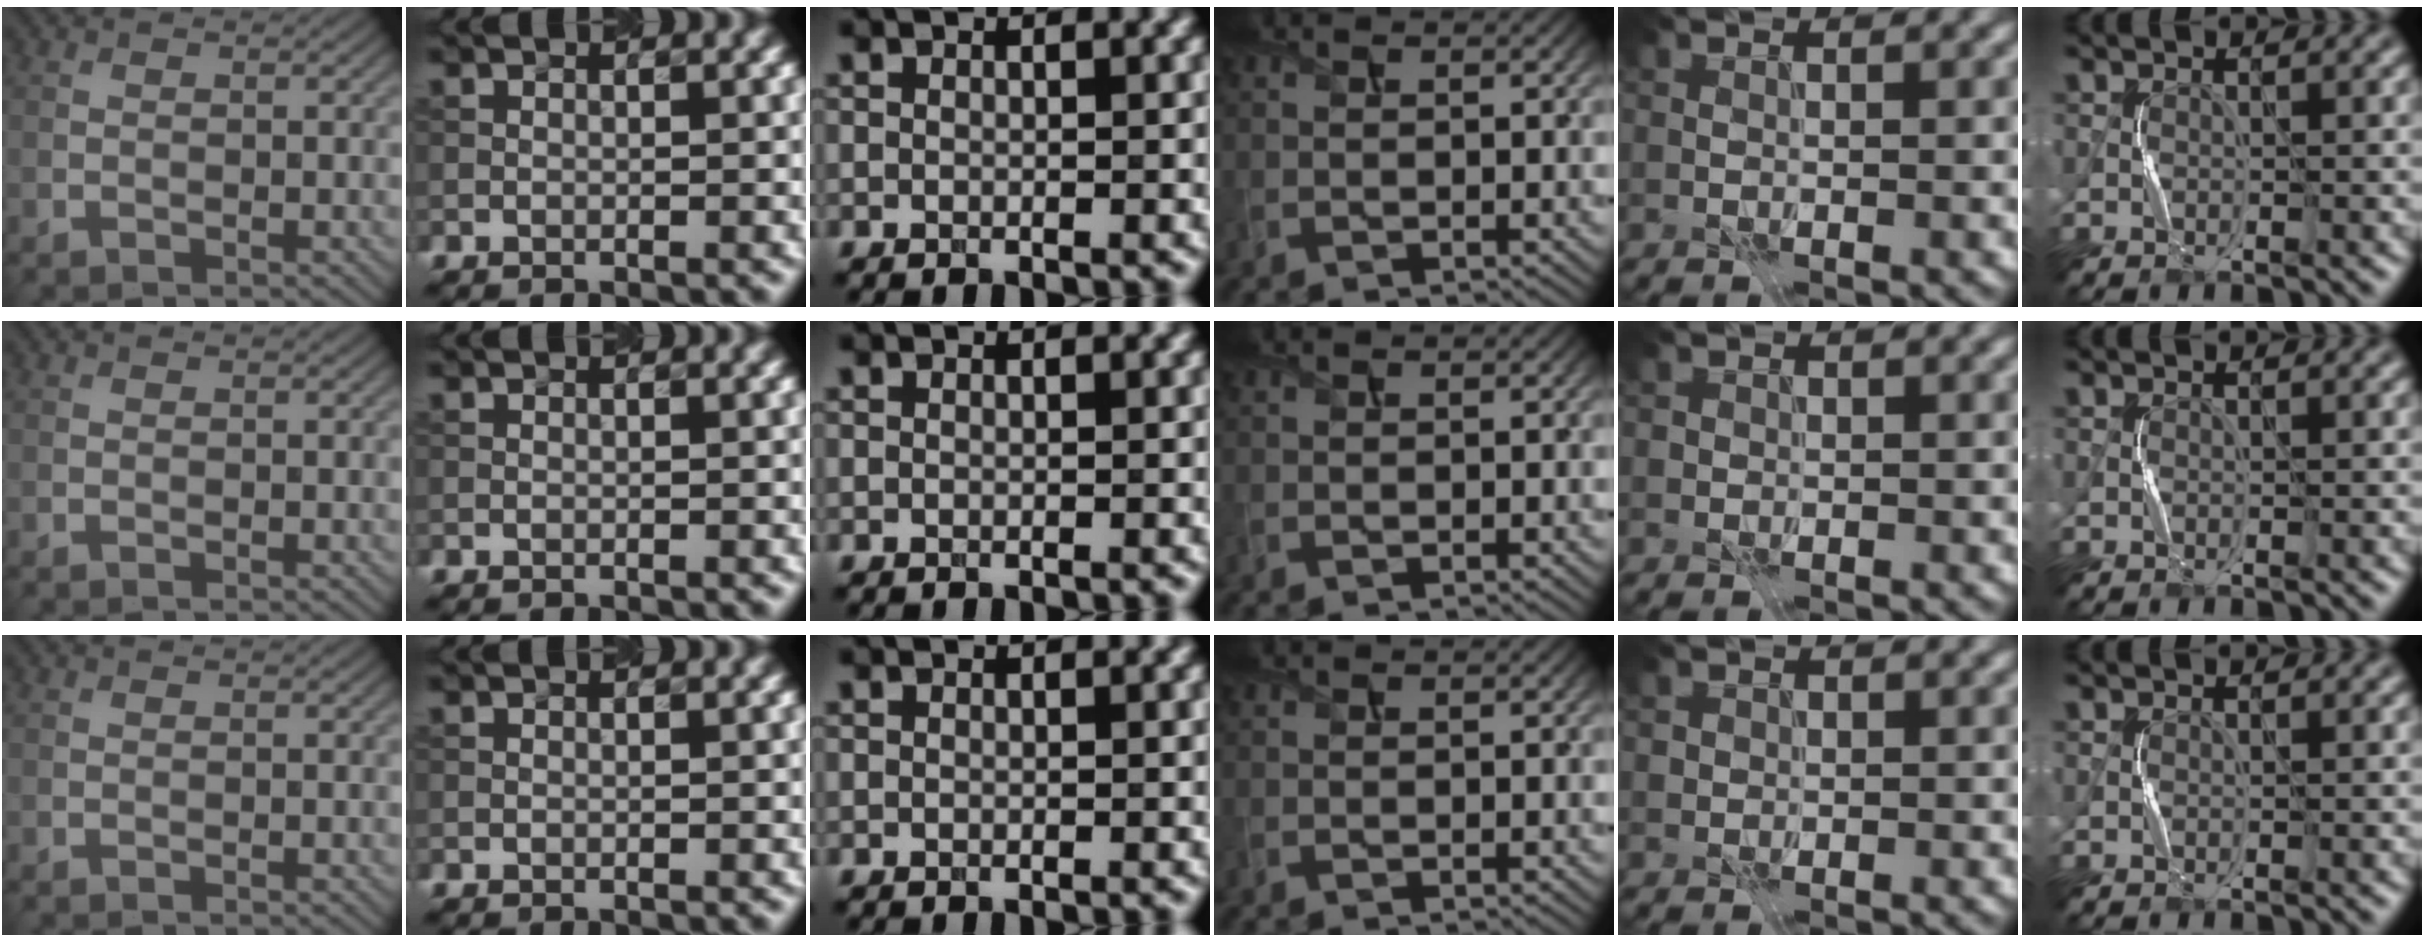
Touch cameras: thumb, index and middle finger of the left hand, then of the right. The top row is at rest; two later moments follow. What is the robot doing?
{"motion": "press", "object": "toy piano key"}